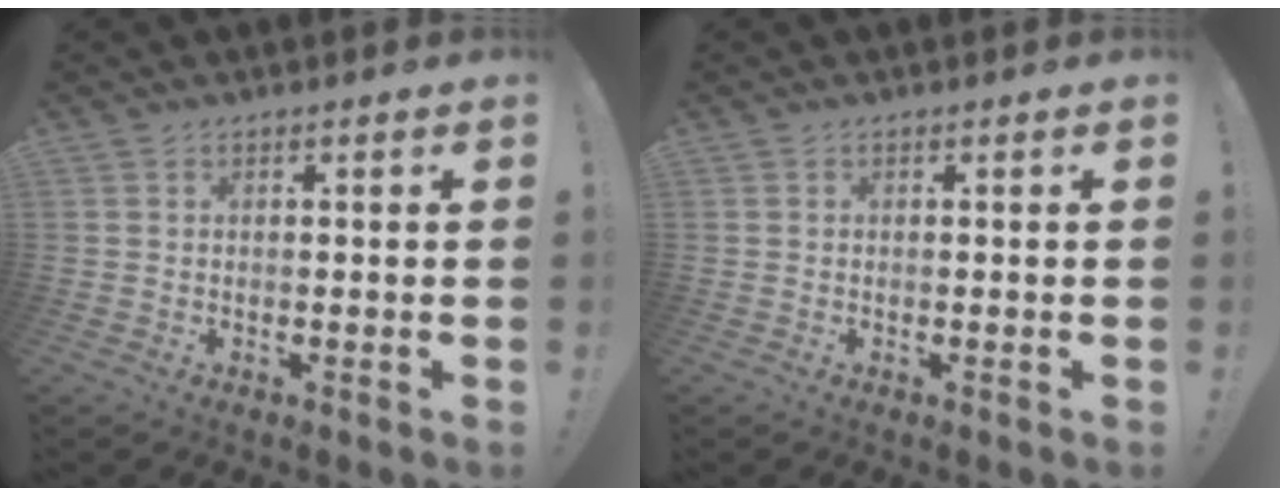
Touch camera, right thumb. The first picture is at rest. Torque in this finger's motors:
{"motor_torque": [-0.01, -0.05, 0.12, 0.01, 0.00]}